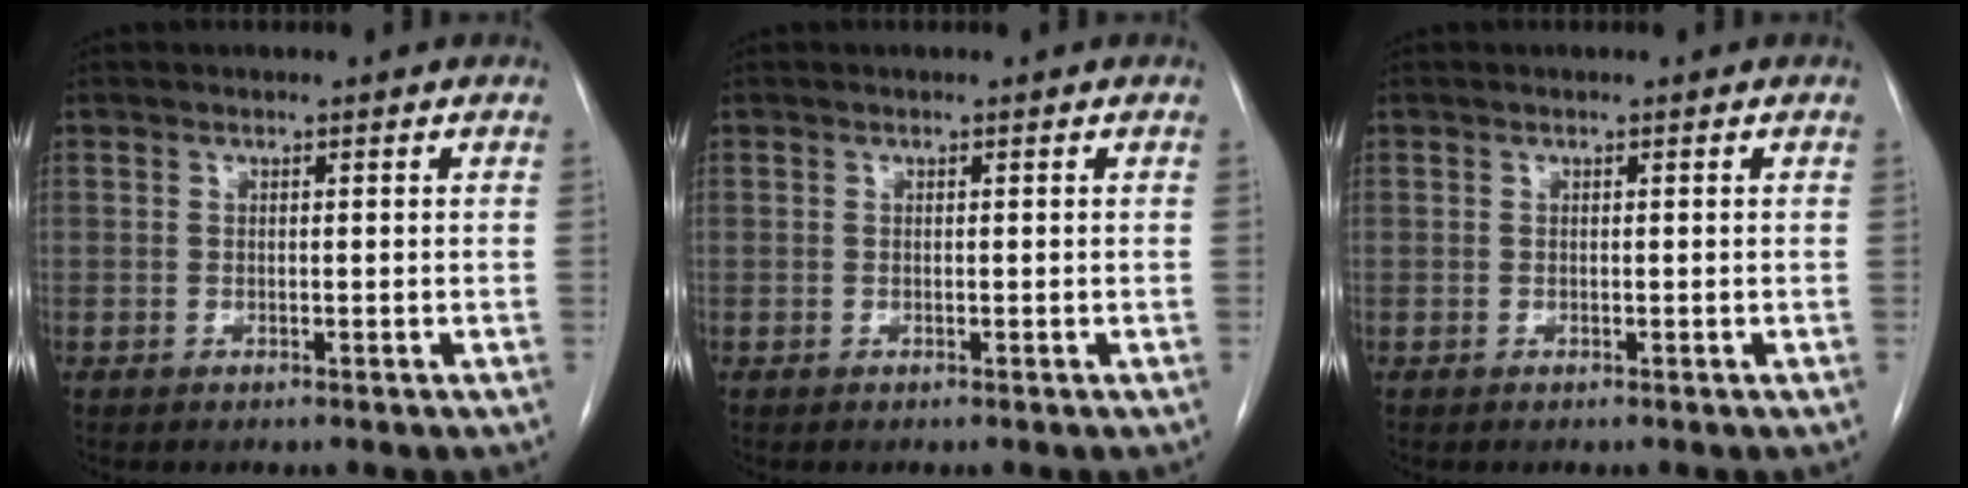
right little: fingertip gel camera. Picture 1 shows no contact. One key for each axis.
{"total": 0.0}
{"total": 0.0}